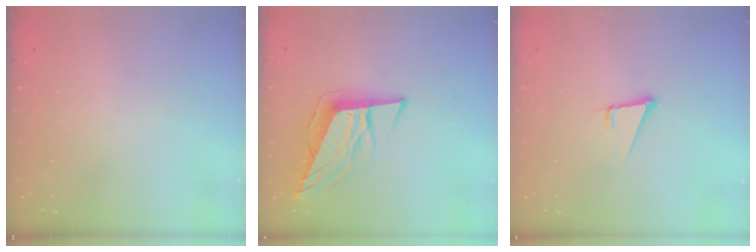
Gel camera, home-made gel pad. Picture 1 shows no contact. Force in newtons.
{"total": 11.2, "press": 10.6, "slide": 3.7}
{"total": 4.3, "press": 3.4, "slide": 2.6}